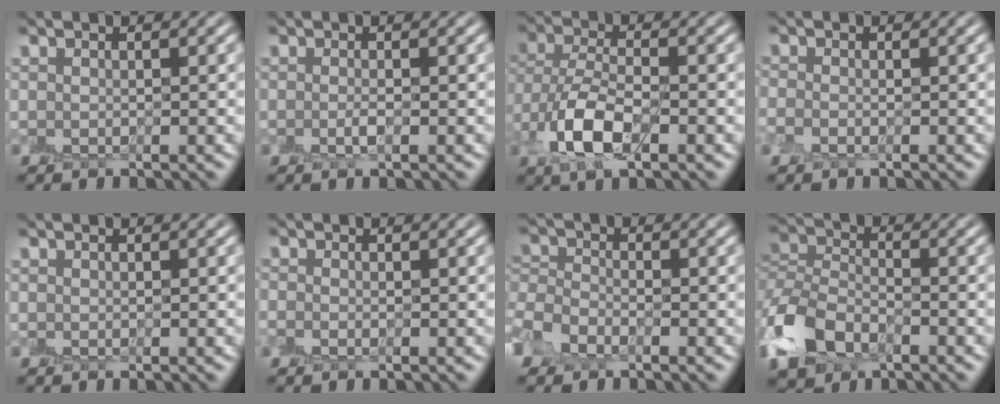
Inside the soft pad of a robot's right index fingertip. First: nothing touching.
{"total": 1.0, "force": [-0.5, 0.3, 0.8], "torque": [-0.013, 0.000, -0.009]}
{"total": 5.6, "force": [-2.3, 3.0, 4.1], "torque": [-0.091, -0.003, -0.044]}
{"total": 0.9, "force": [-0.8, 0.3, 0.4], "torque": [-0.007, -0.002, -0.018]}
{"total": 0.0}
{"total": 0.7, "force": [-0.6, 0.1, 0.2], "torque": [-0.001, -0.005, -0.013]}
{"total": 3.2, "force": [-2.0, 2.0, 1.4], "torque": [-0.030, -0.002, -0.049]}
{"total": 6.7, "force": [-3.9, 4.2, 3.4], "torque": [-0.075, -0.002, -0.082]}